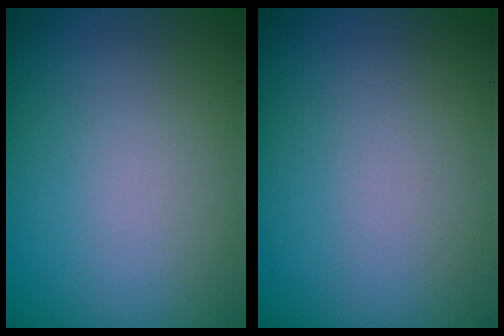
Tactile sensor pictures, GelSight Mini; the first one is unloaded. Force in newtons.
{"total": 0.0}